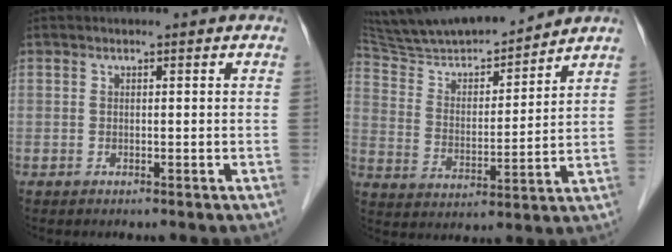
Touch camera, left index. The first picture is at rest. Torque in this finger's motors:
{"motor_torque": [-0.40, -1.37, 0.27, 0.04]}